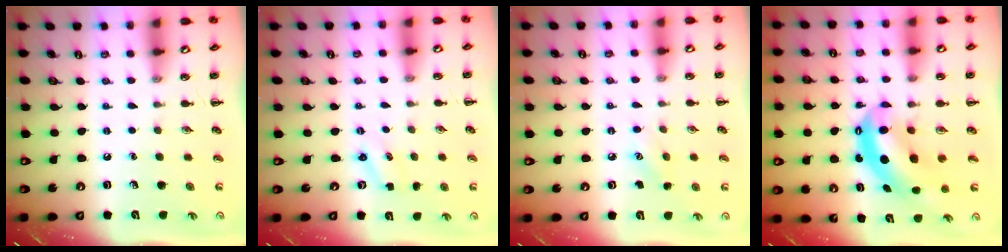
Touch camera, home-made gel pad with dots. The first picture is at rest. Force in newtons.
{"total": 1.9, "press": 1.8, "slide": 0.6}
{"total": 4.8, "press": 4.6, "slide": 1.3}
{"total": 6.6, "press": 6.5, "slide": 1.5}